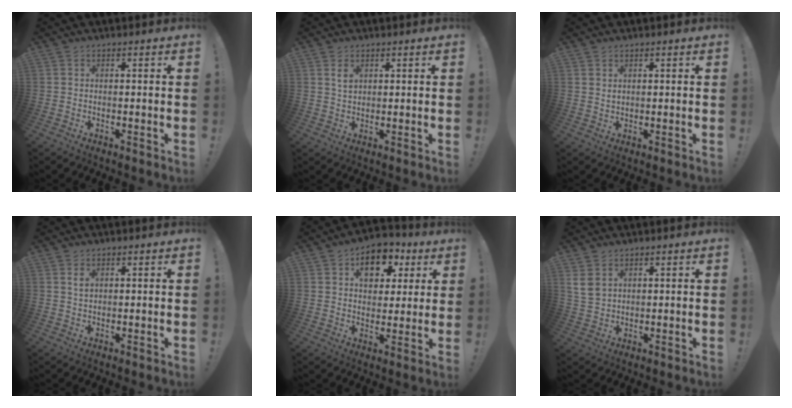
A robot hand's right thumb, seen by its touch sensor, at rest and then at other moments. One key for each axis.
{"total": 3.0, "fx": 1.5, "fy": 1.7, "fz": 1.9, "tx": -0.021, "ty": -0.006, "tz": 0.023}
{"total": 1.3, "fx": 0.9, "fy": 0.8, "fz": 0.6, "tx": -0.012, "ty": 0.001, "tz": 0.018}
{"total": 1.9, "fx": 1.0, "fy": 1.0, "fz": 1.3, "tx": -0.014, "ty": -0.004, "tz": 0.015}
{"total": 11.1, "fx": 4.5, "fy": 8.1, "fz": 6.0, "tx": -0.073, "ty": -0.014, "tz": 0.080}
{"total": 5.4, "fx": 2.6, "fy": 3.5, "fz": 3.1, "tx": -0.063, "ty": -0.006, "tz": 0.053}